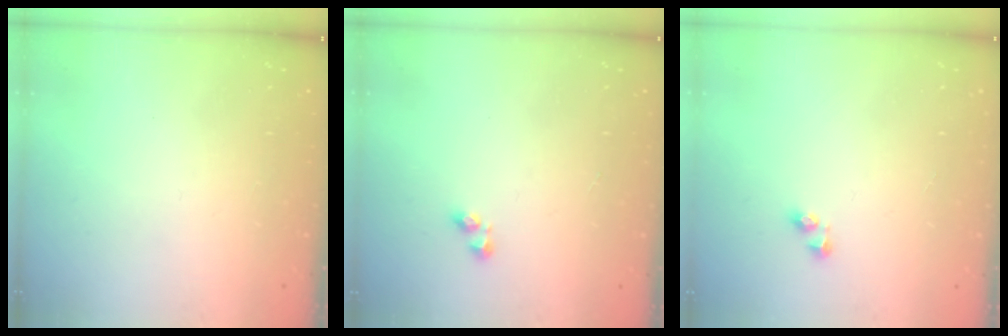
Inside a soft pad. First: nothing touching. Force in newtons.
{"total": 2.4, "press": 2.3, "slide": 0.6}
{"total": 2.5, "press": 2.5, "slide": 0.2}